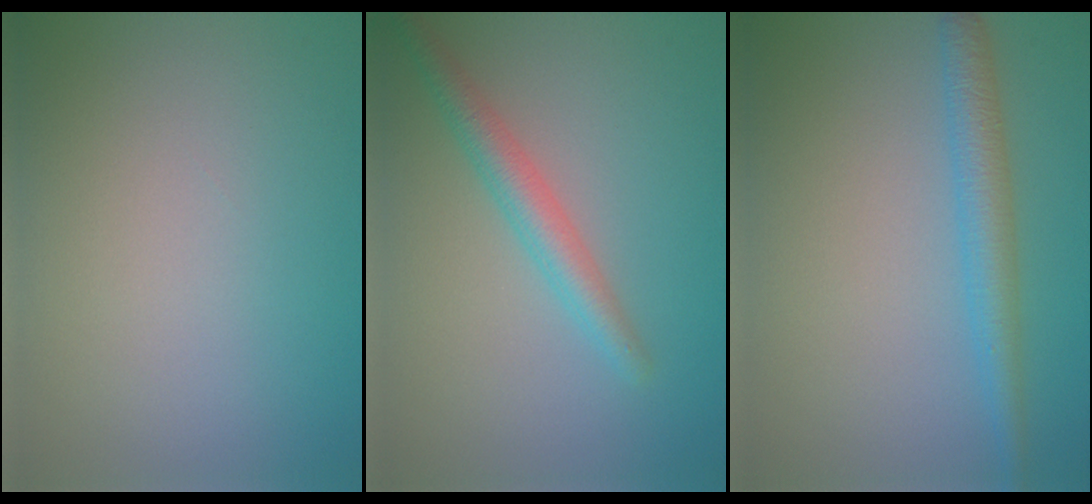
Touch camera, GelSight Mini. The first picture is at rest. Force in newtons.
{"total": 2.9, "press": 2.9, "slide": 0.1}
{"total": 3.2, "press": 3.2, "slide": 0.1}